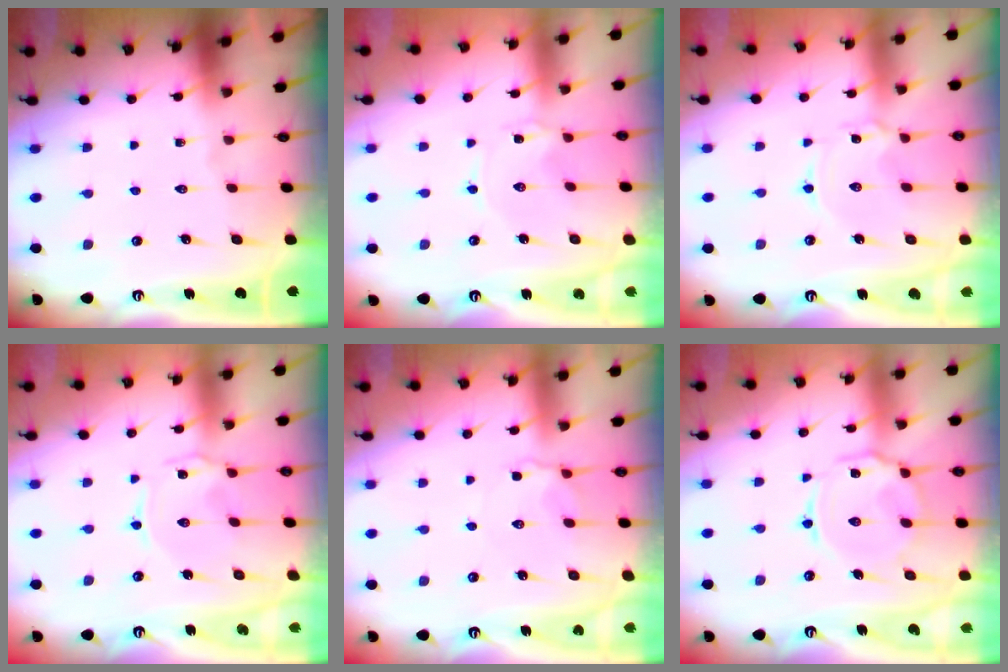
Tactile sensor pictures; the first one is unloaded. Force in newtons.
{"total": 1.1, "press": 1.1, "slide": 0.2}
{"total": 1.4, "press": 1.4, "slide": 0.2}
{"total": 0.9, "press": 0.8, "slide": 0.2}
{"total": 3.8, "press": 3.6, "slide": 1.2}
{"total": 8.8, "press": 8.7, "slide": 0.7}